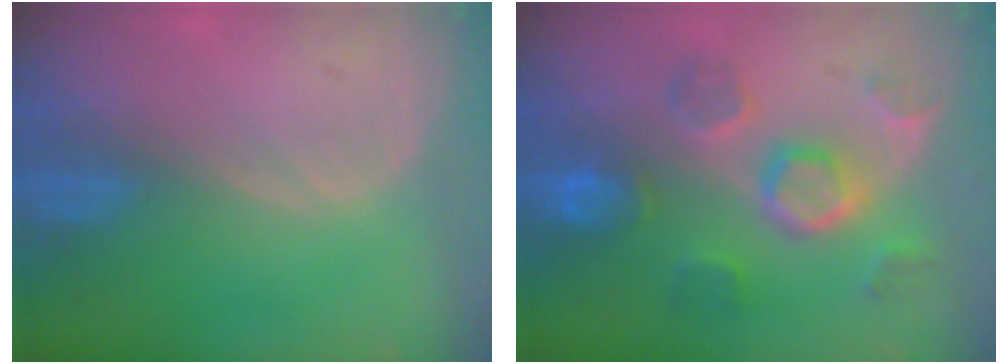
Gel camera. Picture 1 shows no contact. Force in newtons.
{"total": 8.5, "press": 8.4, "slide": 0.8}